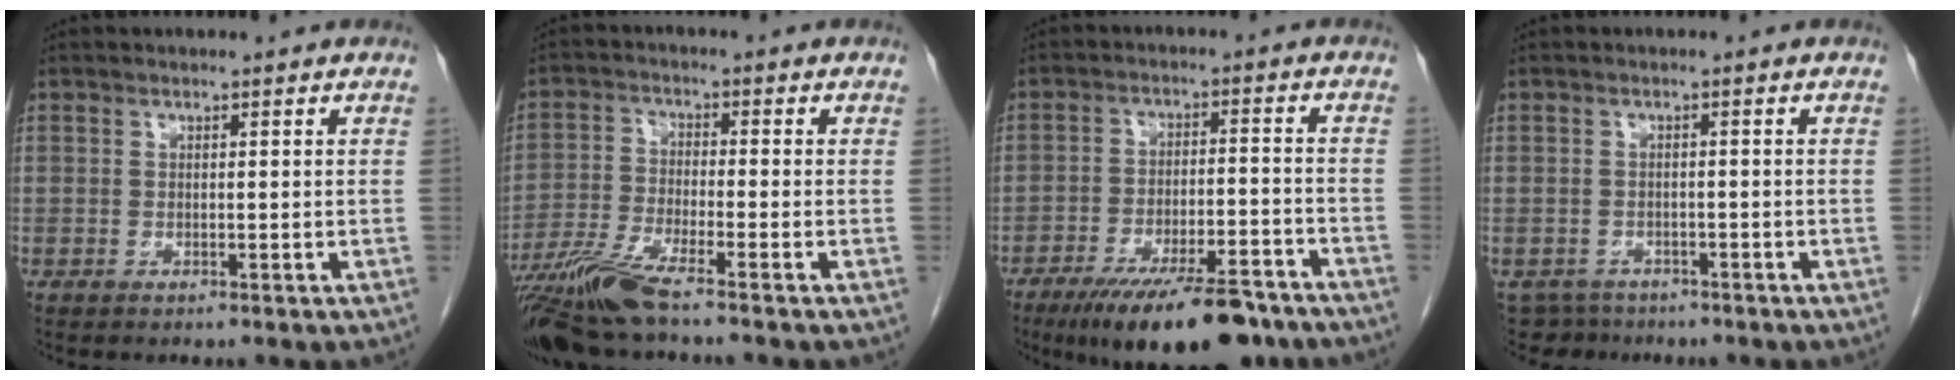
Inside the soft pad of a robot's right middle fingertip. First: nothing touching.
{"total": 8.5, "force": [-6.7, -0.4, 5.3], "torque": [-0.108, -0.030, -0.128]}
{"total": 16.0, "force": [-12.2, 3.6, 9.7], "torque": [-0.125, -0.007, -0.191]}
{"total": 3.9, "force": [-3.1, 2.3, -0.4], "torque": [0.009, 0.001, -0.051]}